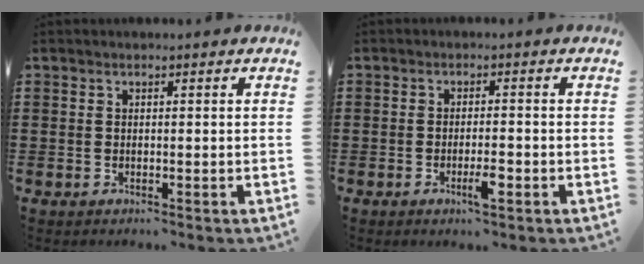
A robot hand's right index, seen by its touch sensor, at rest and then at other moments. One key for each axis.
{"total": 3.1, "fx": -1.4, "fy": 0.6, "fz": 2.7, "tx": -0.051, "ty": -0.002, "tz": -0.027}